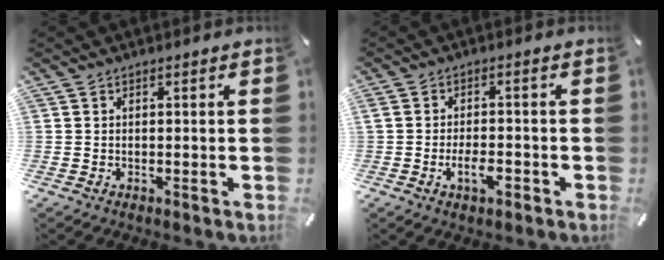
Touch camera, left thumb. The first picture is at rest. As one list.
[{"total": 5.2, "force": [-2.0, 2.0, 4.3], "torque": [-0.075, 0.006, -0.033]}]